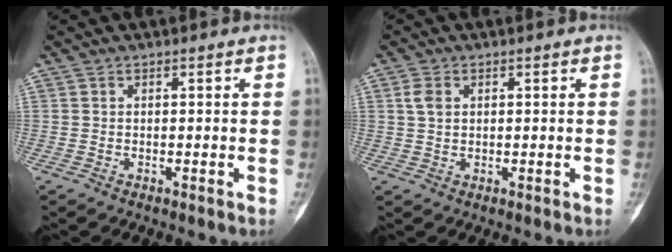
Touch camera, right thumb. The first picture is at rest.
{"total": 3.1, "force": [1.0, 2.1, 2.0], "torque": [-0.040, 0.003, 0.022]}